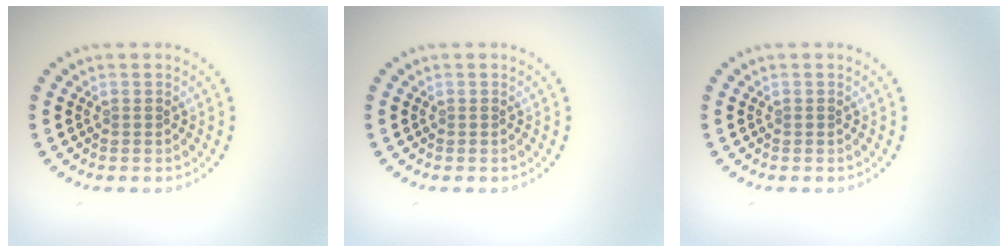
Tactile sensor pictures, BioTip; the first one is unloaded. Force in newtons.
{"total": 0.0}
{"total": 0.0}